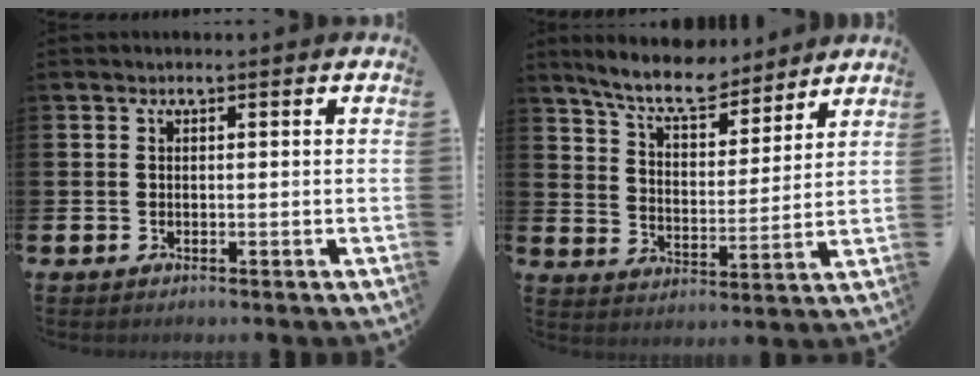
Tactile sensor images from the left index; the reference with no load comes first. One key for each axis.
{"total": 8.5, "fx": 7.8, "fy": 2.0, "fz": 2.9, "tx": -0.070, "ty": -0.047, "tz": 0.136}